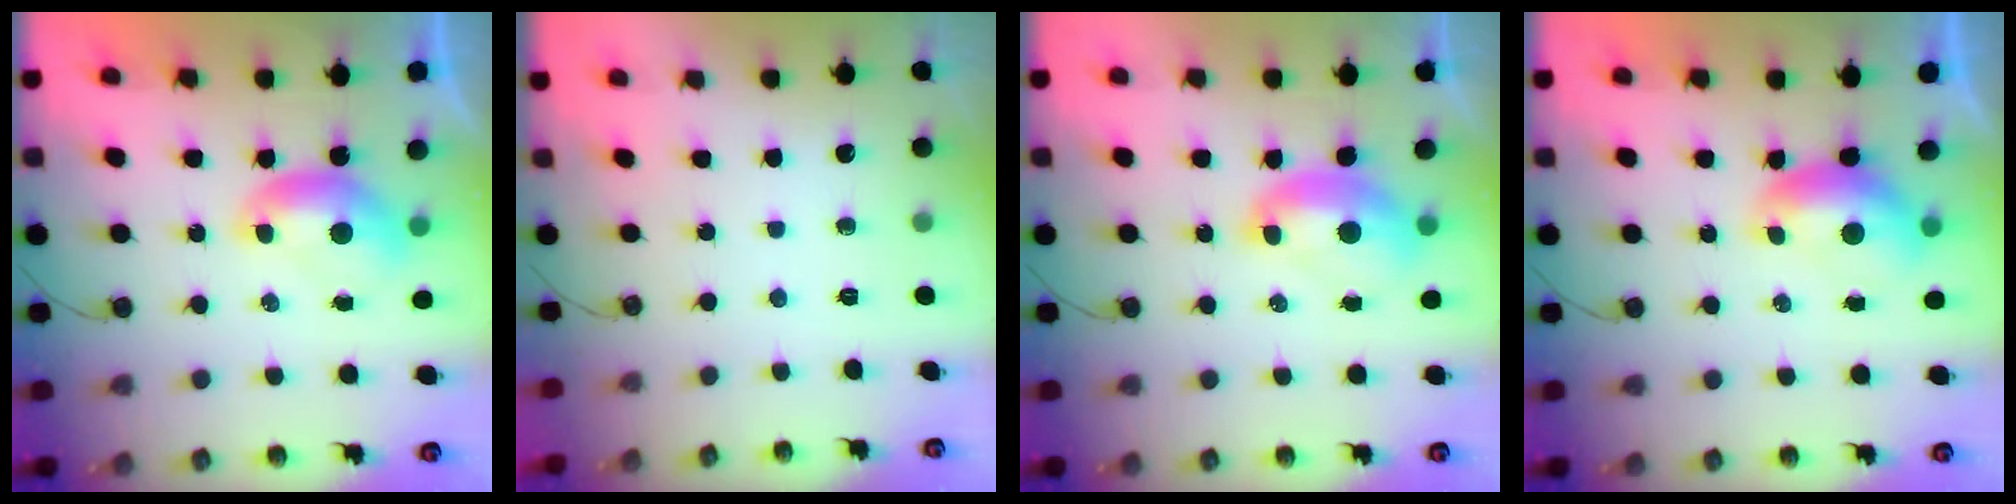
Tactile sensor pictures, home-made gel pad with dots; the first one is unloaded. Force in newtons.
{"total": 0.0}
{"total": 2.3, "press": 2.2, "slide": 0.6}
{"total": 1.0, "press": 0.7, "slide": 0.7}